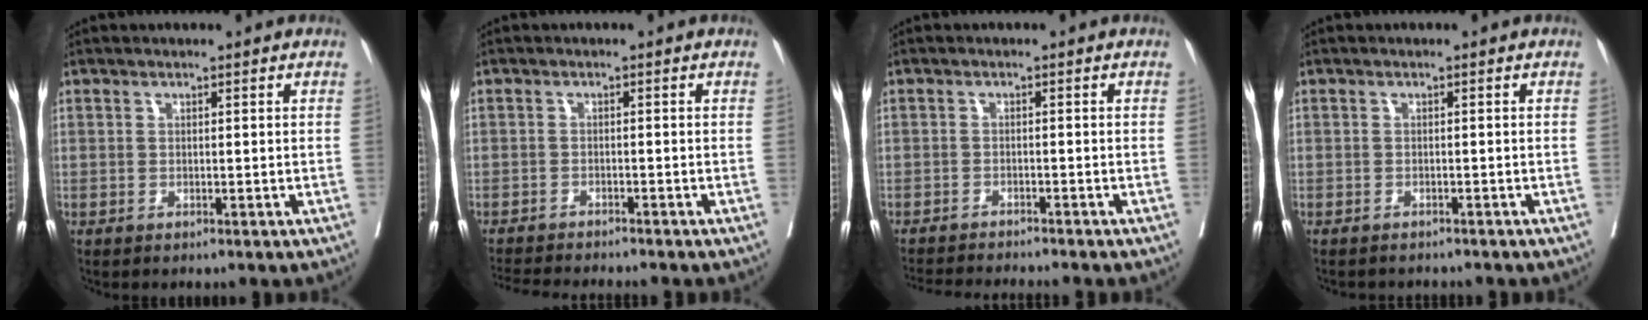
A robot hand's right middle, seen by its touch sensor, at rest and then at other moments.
{"total": 8.4, "force": [-7.9, 0.0, 3.0], "torque": [-0.041, -0.014, -0.120]}
{"total": 7.7, "force": [-7.3, -0.8, 2.4], "torque": [-0.026, -0.015, -0.116]}
{"total": 3.2, "force": [-3.1, 0.8, 0.4], "torque": [-0.006, -0.005, -0.042]}